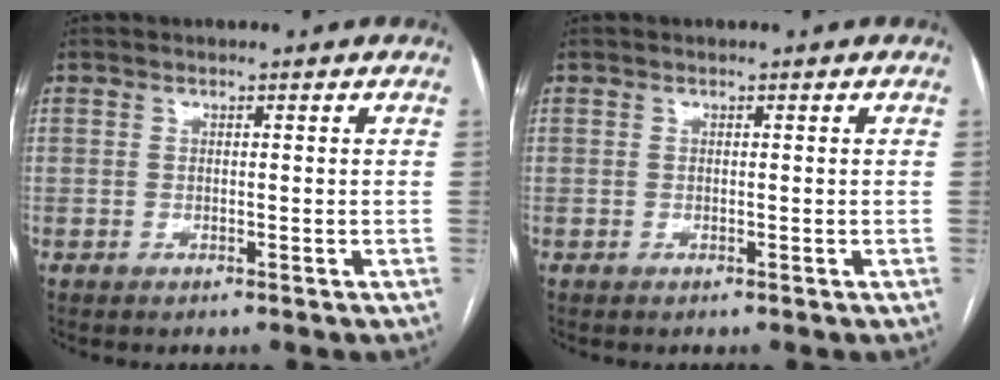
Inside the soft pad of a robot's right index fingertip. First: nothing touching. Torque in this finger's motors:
{"motor_torque": [0.00, 0.00, 0.00, 0.01]}